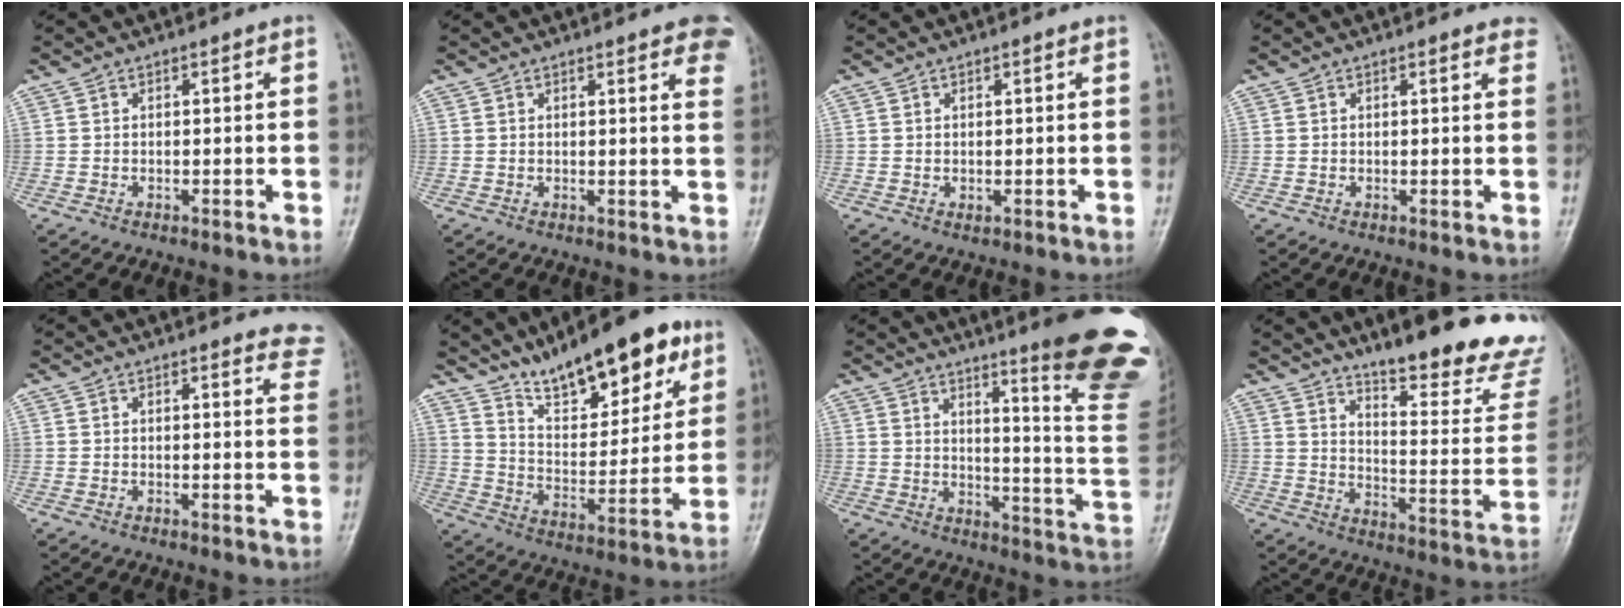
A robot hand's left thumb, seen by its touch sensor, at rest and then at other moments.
{"total": 9.1, "force": [5.8, 2.4, 6.6], "torque": [-0.054, -0.014, 0.054]}
{"total": 1.1, "force": [0.3, 0.6, 0.8], "torque": [-0.012, -0.003, 0.008]}
{"total": 2.5, "force": [1.9, 0.8, 1.4], "torque": [-0.003, -0.001, 0.015]}
{"total": 6.7, "force": [6.1, 1.9, 2.0], "torque": [0.013, -0.027, 0.042]}
{"total": 18.9, "force": [13.0, 6.7, 12.0], "torque": [-0.139, -0.065, 0.217]}
{"total": 24.2, "force": [16.0, 3.0, 17.8], "torque": [-0.185, -0.113, 0.201]}
{"total": 23.6, "force": [18.5, 5.2, 13.7], "torque": [-0.148, -0.128, 0.247]}